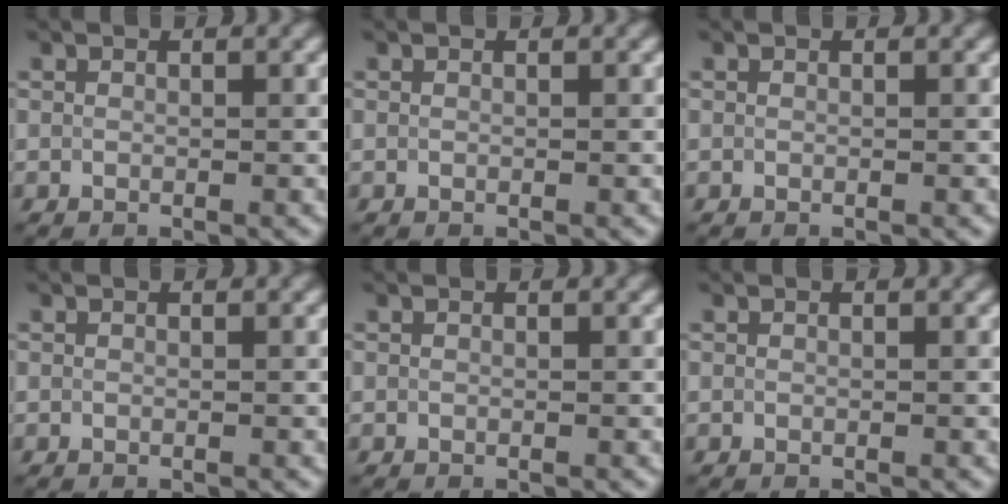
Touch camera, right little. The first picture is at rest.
{"total": 0.0}
{"total": 0.0}
{"total": 0.0}
{"total": 0.0}
{"total": 0.0}